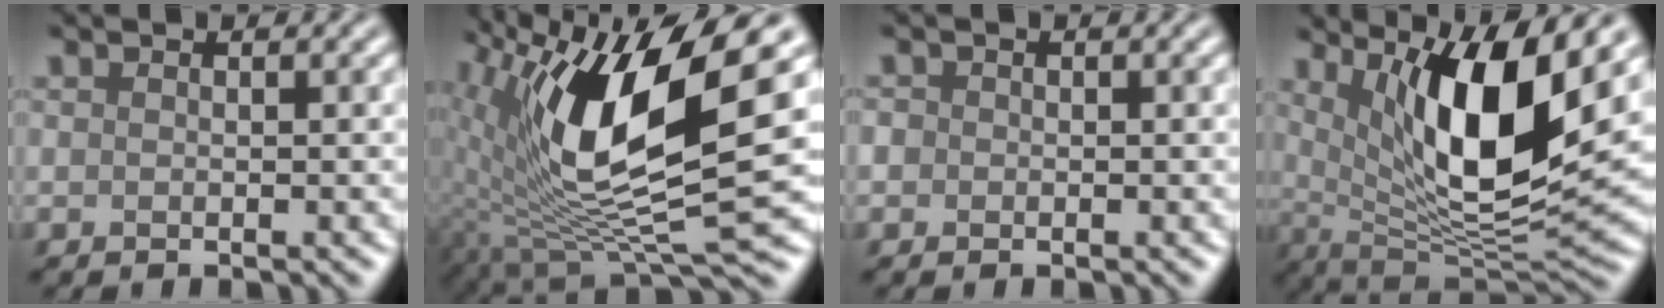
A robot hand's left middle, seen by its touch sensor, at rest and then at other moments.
{"total": 13.6, "force": [3.3, 4.6, 12.4], "torque": [-0.237, -0.013, 0.060]}
{"total": 1.1, "force": [0.1, 1.0, 0.2], "torque": [0.001, 0.002, -0.008]}
{"total": 11.1, "force": [3.9, 3.0, 10.0], "torque": [-0.155, -0.014, 0.072]}